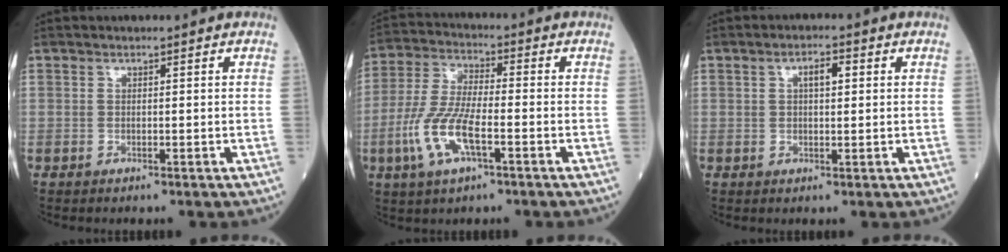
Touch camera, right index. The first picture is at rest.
{"total": 10.1, "force": [-3.5, 2.7, 9.0], "torque": [-0.201, -0.004, -0.068]}
{"total": 3.1, "force": [0.9, 1.0, 2.7], "torque": [-0.049, 0.004, 0.015]}